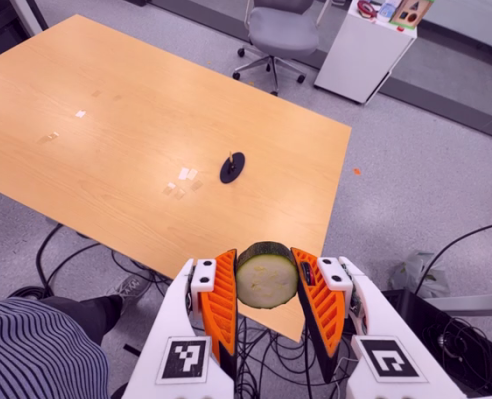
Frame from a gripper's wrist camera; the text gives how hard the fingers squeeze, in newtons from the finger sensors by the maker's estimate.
{"total": 12.5, "left": 11.9, "right": 13.1}